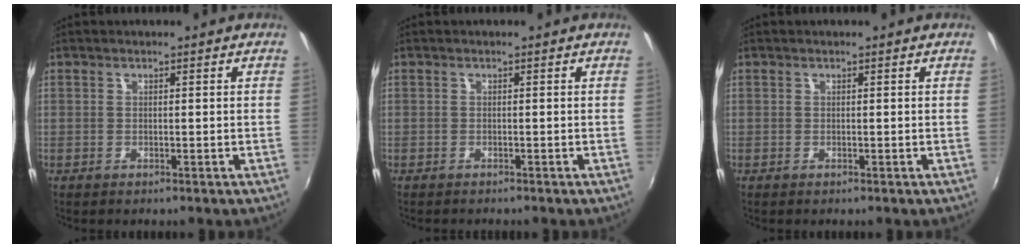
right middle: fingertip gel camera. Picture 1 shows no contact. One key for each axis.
{"total": 0.6, "fx": -0.6, "fy": 0.0, "fz": 0.1, "tx": -0.003, "ty": -0.004, "tz": -0.010}
{"total": 0.0}